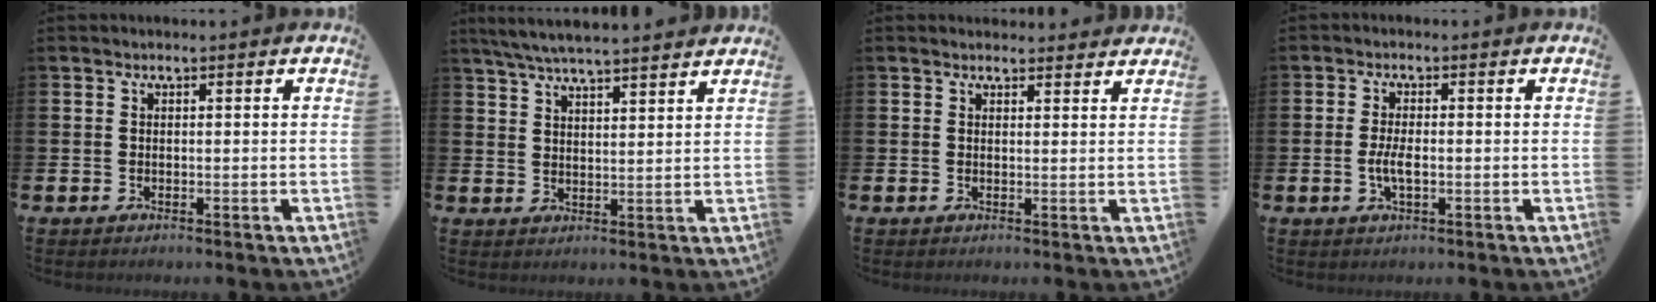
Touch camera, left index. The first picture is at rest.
{"total": 5.7, "force": [5.4, 0.3, 1.6], "torque": [-0.047, -0.021, 0.099]}
{"total": 1.5, "force": [1.4, 0.4, 0.0], "torque": [0.012, -0.006, 0.024]}
{"total": 3.0, "force": [-0.5, 1.1, 2.8], "torque": [-0.042, -0.001, -0.010]}